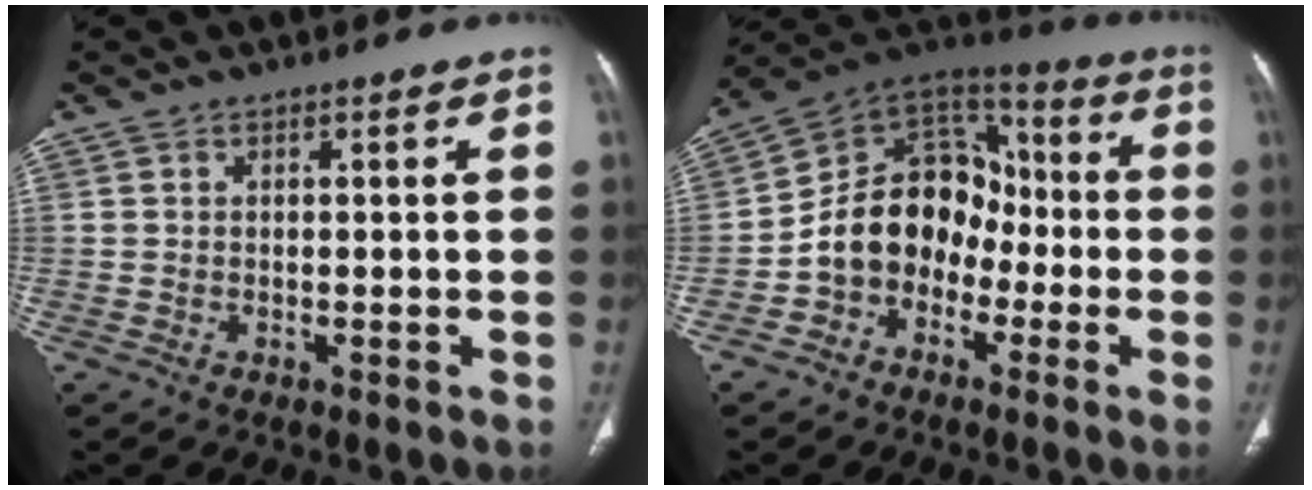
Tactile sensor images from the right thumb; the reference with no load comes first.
{"total": 14.9, "force": [-4.1, 11.8, 8.1], "torque": [-0.092, 0.067, -0.083]}